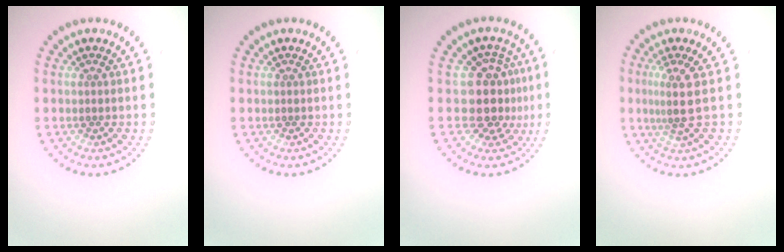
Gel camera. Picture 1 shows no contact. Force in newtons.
{"total": 0.0}
{"total": 3.8, "press": 2.9, "slide": 2.5}
{"total": 2.5, "press": 1.7, "slide": 1.9}